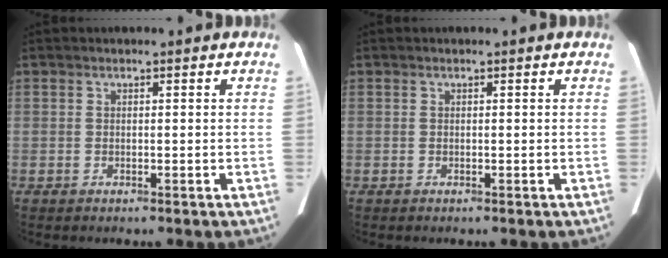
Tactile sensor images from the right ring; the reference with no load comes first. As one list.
[{"total": 0.0}]